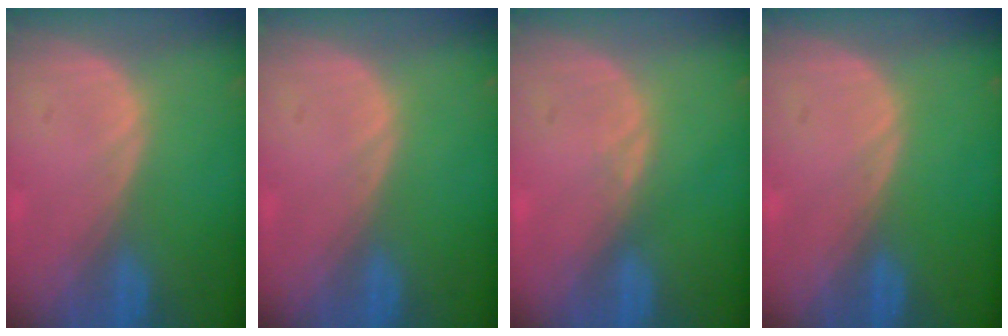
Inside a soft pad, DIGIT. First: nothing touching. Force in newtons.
{"total": 0.0}
{"total": 0.5, "press": 0.5, "slide": 0.1}
{"total": 0.0}